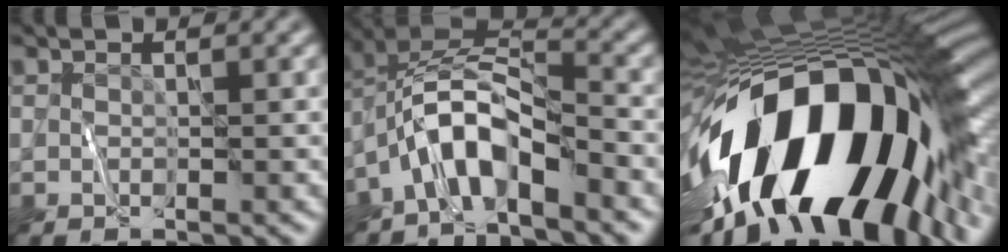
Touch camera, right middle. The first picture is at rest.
{"total": 6.5, "force": [-3.8, 2.2, 4.8], "torque": [-0.086, 0.011, -0.082]}
{"total": 19.4, "force": [-4.5, 9.4, 16.4], "torque": [-0.286, -0.019, -0.074]}